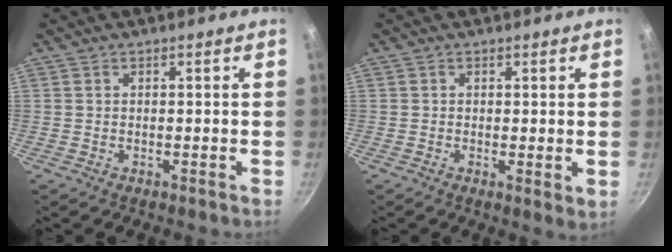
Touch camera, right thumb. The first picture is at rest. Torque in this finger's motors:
{"motor_torque": [-0.19, 0.29, -0.14, -0.20, -0.08]}